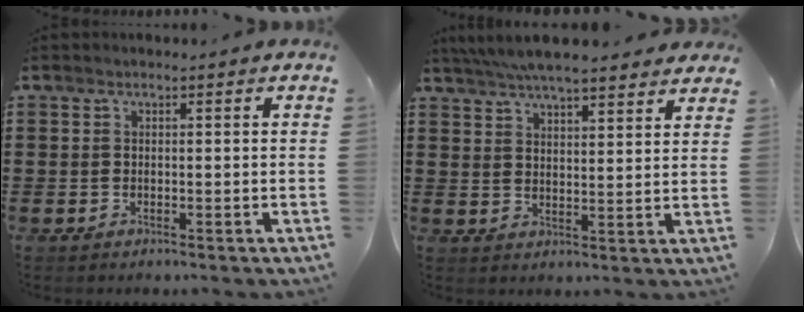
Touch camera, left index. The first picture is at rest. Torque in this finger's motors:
{"motor_torque": [2.14, 0.00, 0.38, 0.02]}